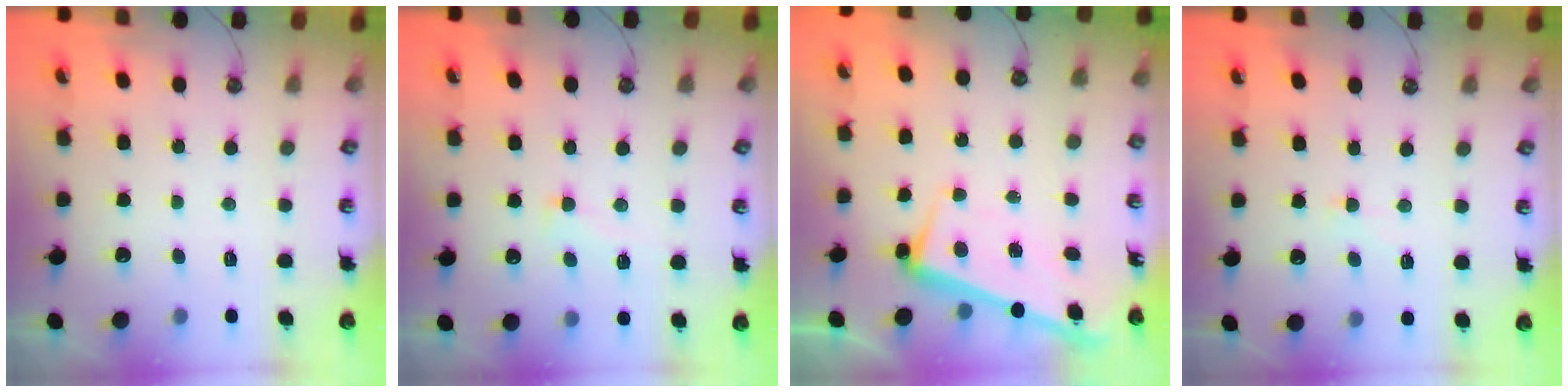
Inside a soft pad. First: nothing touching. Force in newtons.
{"total": 1.8, "press": 1.5, "slide": 1.0}
{"total": 2.1, "press": 2.0, "slide": 0.9}
{"total": 1.3, "press": 1.2, "slide": 0.6}